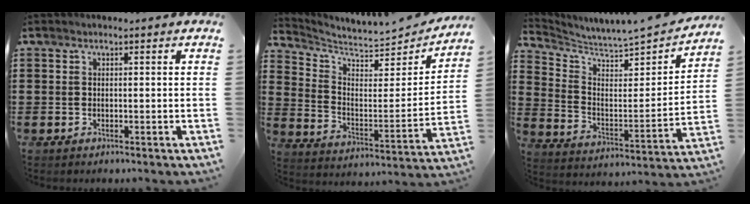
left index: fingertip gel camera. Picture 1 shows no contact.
{"total": 5.0, "force": [4.7, 0.6, 1.6], "torque": [-0.059, -0.045, 0.075]}
{"total": 4.2, "force": [4.1, 0.4, 0.8], "torque": [-0.044, -0.045, 0.061]}